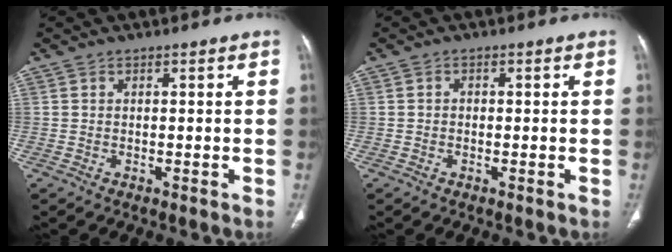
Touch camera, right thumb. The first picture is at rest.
{"total": 0.9, "force": [-0.1, 0.8, 0.5], "torque": [-0.006, 0.004, -0.003]}